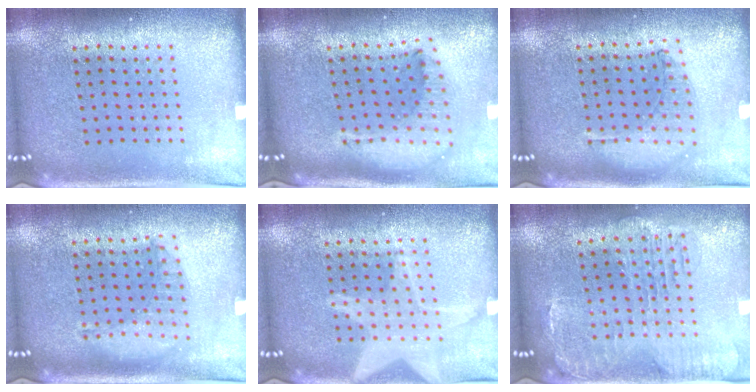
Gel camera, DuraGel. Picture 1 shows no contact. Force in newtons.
{"total": 2.2, "press": 1.7, "slide": 1.4}
{"total": 1.0, "press": 0.9, "slide": 0.2}
{"total": 1.2, "press": 1.2, "slide": 0.3}
{"total": 1.8, "press": 1.8, "slide": 0.1}
{"total": 1.5, "press": 1.4, "slide": 0.4}